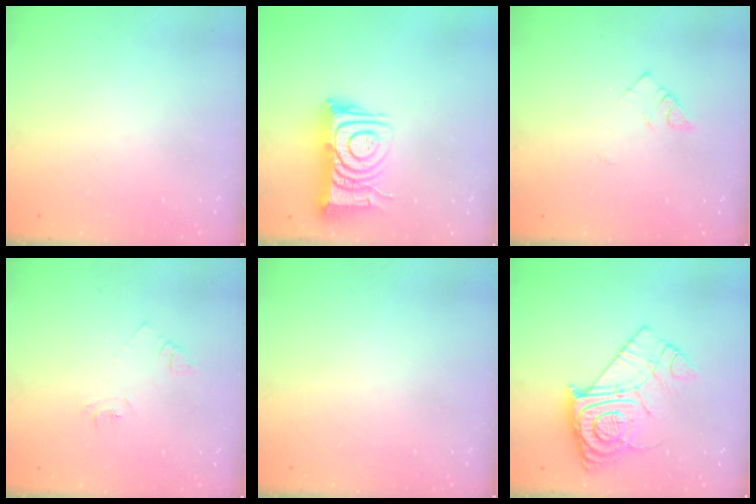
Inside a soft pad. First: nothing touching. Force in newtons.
{"total": 14.3, "press": 14.2, "slide": 1.6}
{"total": 2.8, "press": 2.7, "slide": 0.4}
{"total": 4.2, "press": 4.1, "slide": 0.6}
{"total": 0.0}
{"total": 14.6, "press": 14.5, "slide": 1.4}